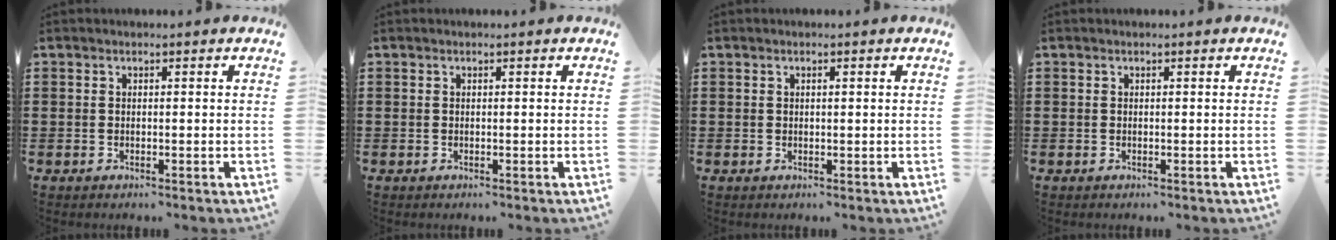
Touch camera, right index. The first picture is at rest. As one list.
[{"total": 0.0}, {"total": 0.5, "force": [0.2, 0.2, 0.5], "torque": [-0.010, 0.001, 0.004]}, {"total": 0.0}]